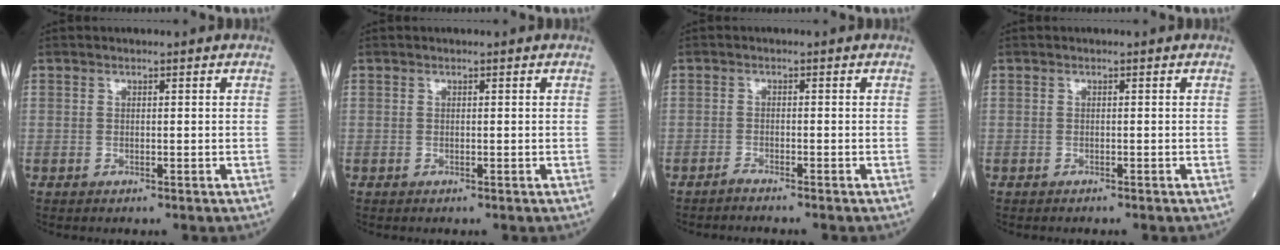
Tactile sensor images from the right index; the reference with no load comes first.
{"total": 0.0}
{"total": 1.5, "force": [-1.4, -0.4, 0.3], "torque": [-0.005, 0.000, -0.024]}
{"total": 0.8, "force": [-0.7, 0.0, 0.4], "torque": [-0.001, 0.000, -0.011]}